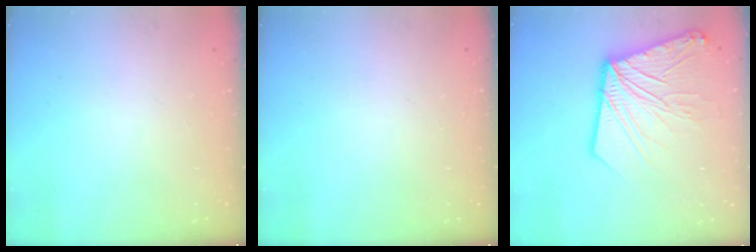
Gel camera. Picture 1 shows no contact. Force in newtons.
{"total": 0.0}
{"total": 18.7, "press": 18.5, "slide": 2.5}